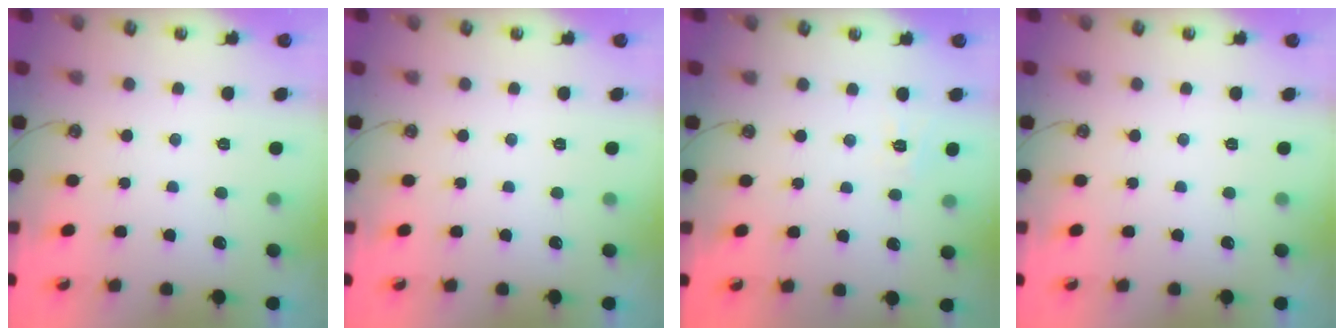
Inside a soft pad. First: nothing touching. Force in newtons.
{"total": 0.0}
{"total": 3.8, "press": 3.8, "slide": 0.6}
{"total": 0.0}